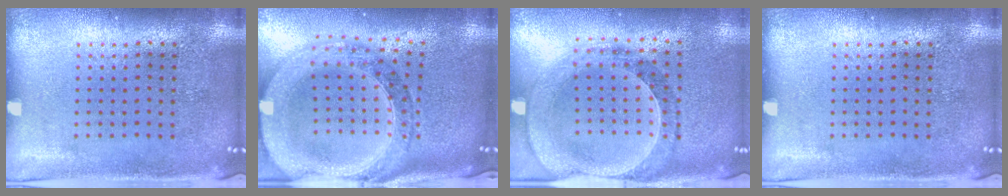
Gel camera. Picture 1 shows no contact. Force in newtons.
{"total": 2.7, "press": 2.4, "slide": 1.4}
{"total": 1.0, "press": 0.9, "slide": 0.2}
{"total": 0.0}